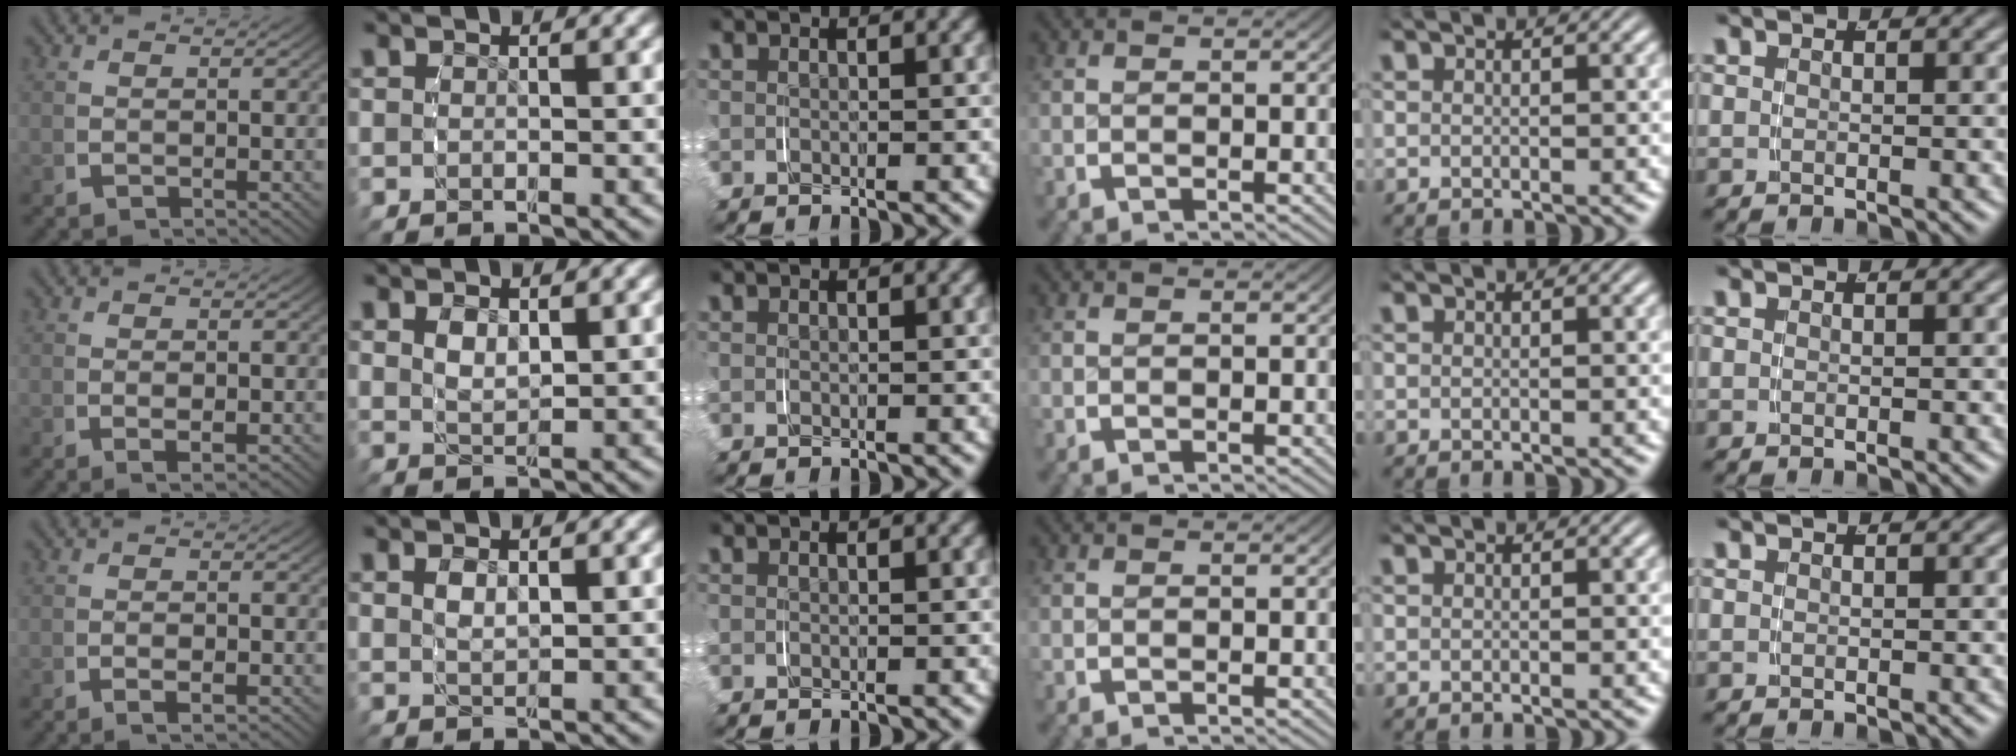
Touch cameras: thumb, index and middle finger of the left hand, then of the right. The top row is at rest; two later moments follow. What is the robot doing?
{"motion": "grasp_and_lifting", "object": "pen bag"}